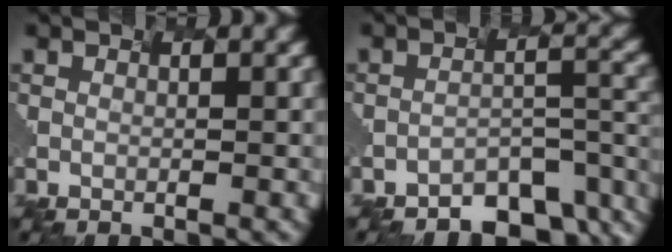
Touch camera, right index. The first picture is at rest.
{"total": 5.3, "force": [-5.0, 0.9, 1.6], "torque": [-0.038, -0.004, -0.054]}